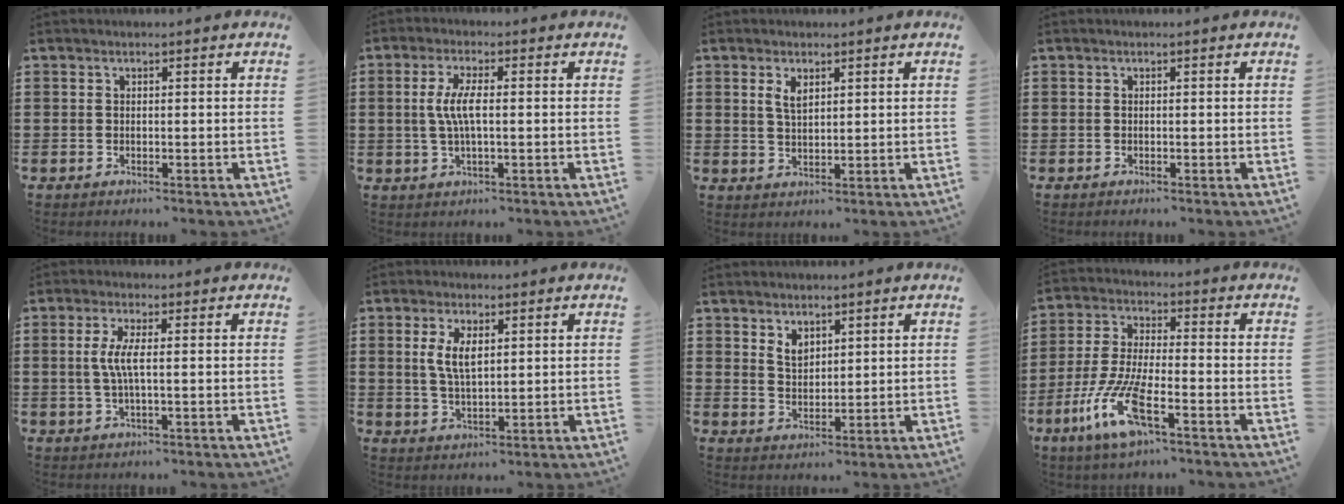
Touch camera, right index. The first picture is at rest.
{"total": 5.0, "force": [-0.1, 1.3, 4.8], "torque": [-0.103, -0.003, -0.008]}
{"total": 2.5, "force": [1.4, 1.1, 1.8], "torque": [-0.039, 0.003, 0.025]}
{"total": 0.0}
{"total": 4.0, "force": [0.0, 0.5, 4.0], "torque": [-0.096, -0.011, -0.009]}
{"total": 4.8, "force": [1.2, 2.1, 4.2], "torque": [-0.089, 0.007, 0.020]}
{"total": 3.1, "force": [2.1, 1.9, 1.2], "torque": [-0.030, 0.006, 0.038]}
{"total": 10.3, "force": [-5.5, 2.3, 8.4], "torque": [-0.194, -0.013, -0.109]}